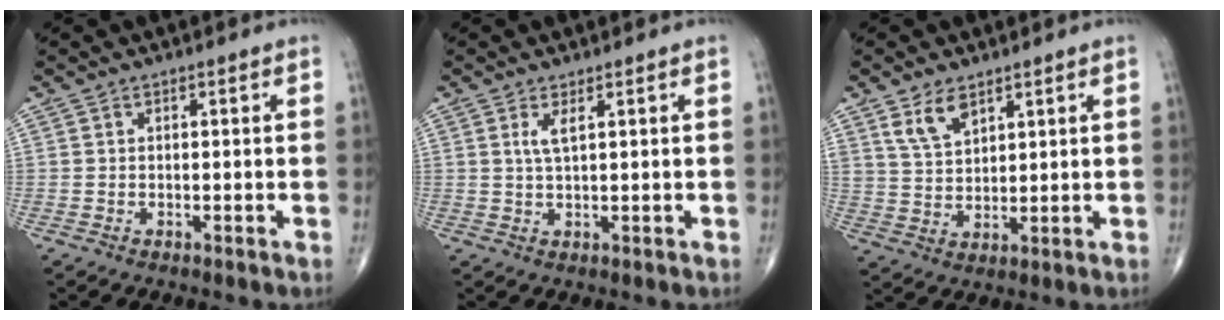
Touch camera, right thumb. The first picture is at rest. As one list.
[{"total": 2.2, "force": [0.9, 0.4, 2.0], "torque": [-0.046, -0.006, 0.022]}, {"total": 6.2, "force": [3.9, 3.3, 3.5], "torque": [-0.055, -0.022, 0.083]}]